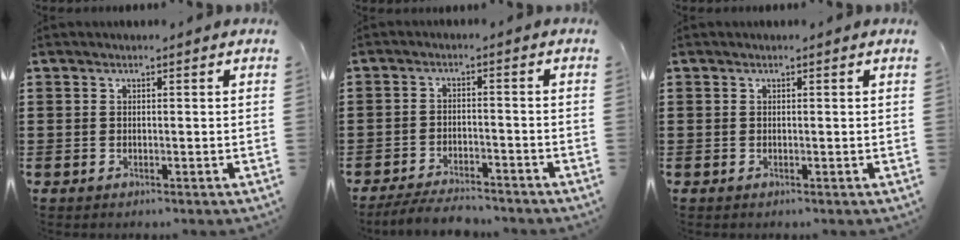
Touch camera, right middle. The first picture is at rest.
{"total": 4.5, "force": [-4.3, 0.6, 1.2], "torque": [-0.020, 0.003, -0.084]}
{"total": 0.0}